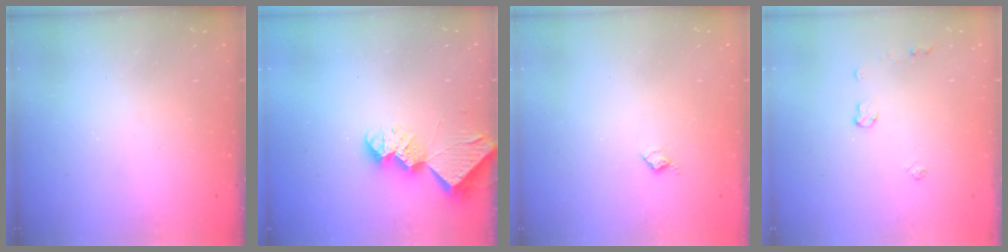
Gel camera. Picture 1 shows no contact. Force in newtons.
{"total": 8.8, "press": 8.8, "slide": 1.0}
{"total": 3.8, "press": 3.8, "slide": 0.6}
{"total": 5.2, "press": 5.2, "slide": 0.3}